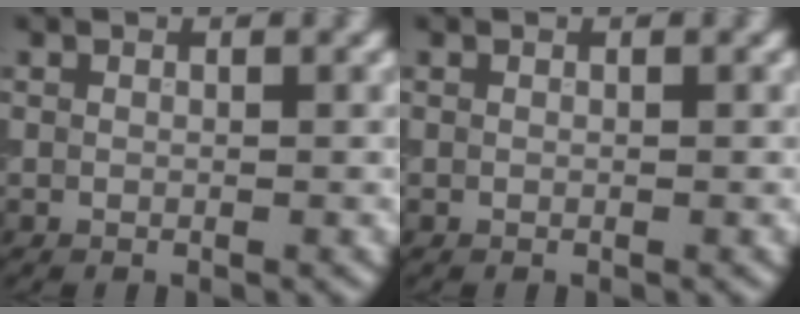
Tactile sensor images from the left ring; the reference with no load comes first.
{"total": 0.0}